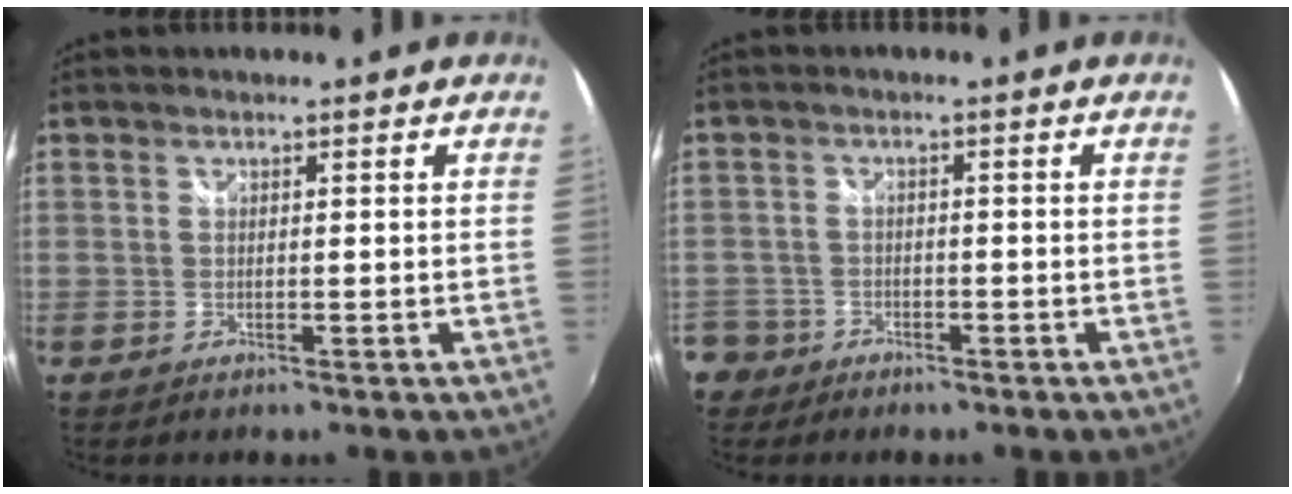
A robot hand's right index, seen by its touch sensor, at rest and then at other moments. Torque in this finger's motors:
{"motor_torque": [-1.17, -0.76, -1.05, -0.21]}